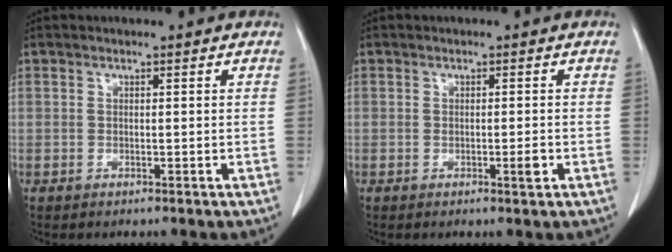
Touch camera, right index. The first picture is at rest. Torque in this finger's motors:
{"motor_torque": [0.19, -0.14, 0.08, 0.02]}